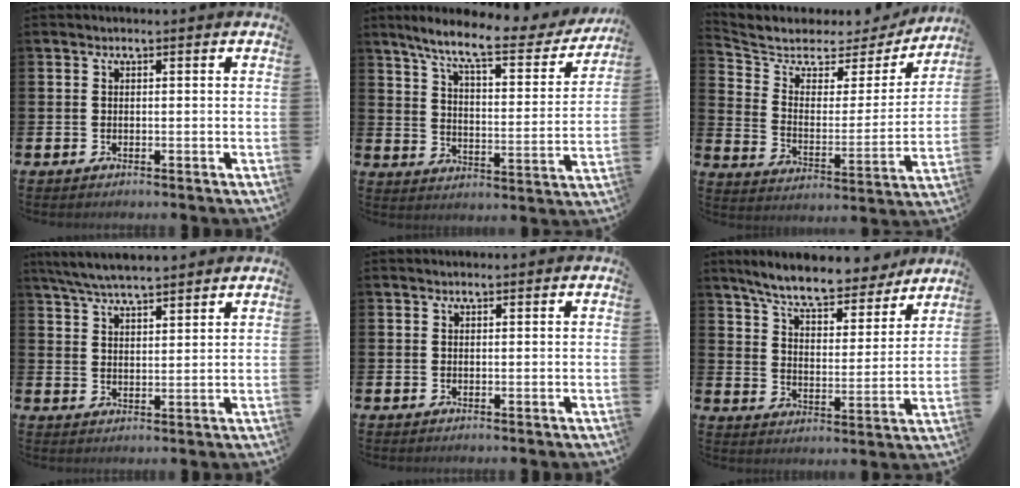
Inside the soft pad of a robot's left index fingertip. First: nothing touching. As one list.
[{"total": 9.1, "force": [7.4, 1.9, 4.8], "torque": [-0.113, -0.043, 0.119]}, {"total": 5.3, "force": [4.5, 2.6, 0.8], "torque": [-0.058, -0.039, 0.069]}, {"total": 5.9, "force": [5.7, 0.5, 1.4], "torque": [-0.051, -0.018, 0.106]}, {"total": 0.5, "force": [0.5, 0.1, 0.1], "torque": [0.000, 0.001, 0.009]}, {"total": 8.4, "force": [7.6, 1.4, 3.2], "torque": [-0.090, -0.045, 0.131]}]